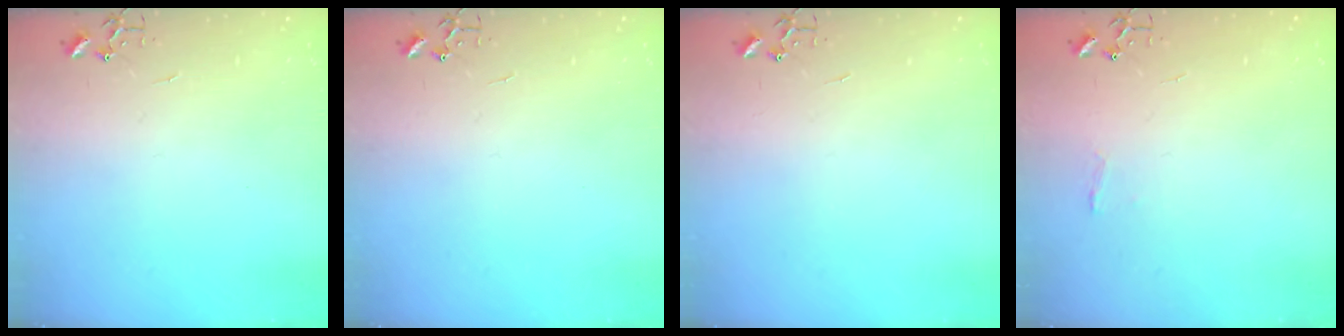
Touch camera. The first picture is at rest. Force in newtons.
{"total": 0.0}
{"total": 0.0}
{"total": 4.8, "press": 4.8, "slide": 0.6}